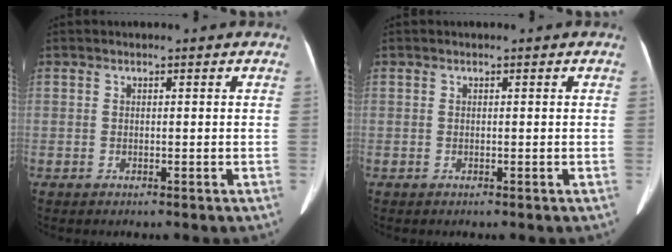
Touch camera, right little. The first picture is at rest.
{"total": 0.0}